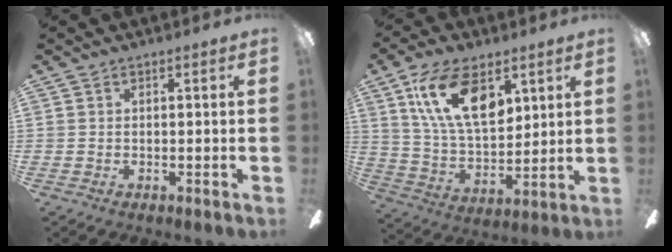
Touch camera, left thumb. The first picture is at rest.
{"total": 18.0, "force": [9.0, 9.3, 12.5], "torque": [-0.243, -0.015, 0.160]}